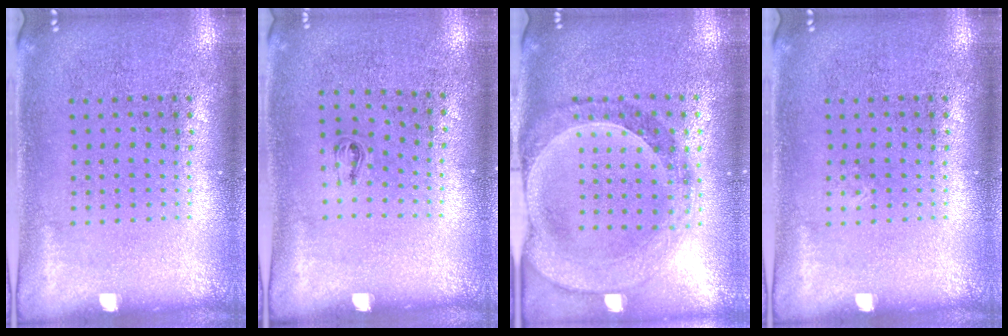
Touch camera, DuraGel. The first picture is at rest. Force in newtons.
{"total": 0.5, "press": 0.3, "slide": 0.5}
{"total": 1.5, "press": 1.5, "slide": 0.3}
{"total": 0.0}